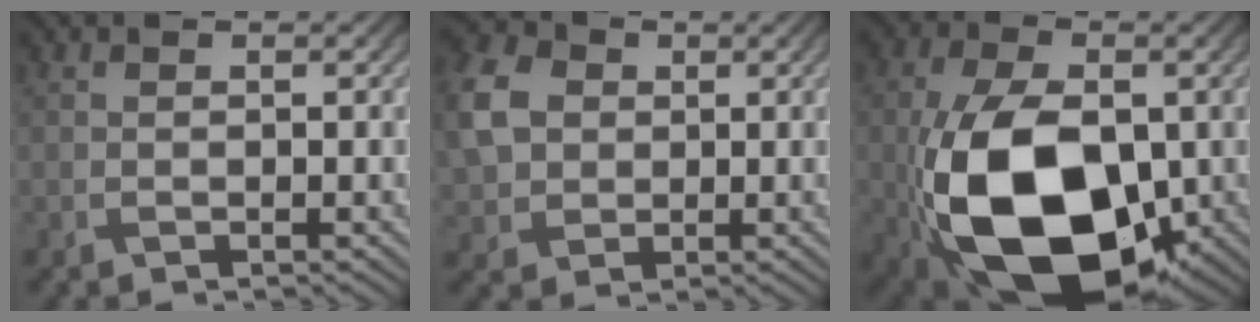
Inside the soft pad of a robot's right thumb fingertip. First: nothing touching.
{"total": 7.9, "force": [1.2, 6.5, 4.3], "torque": [-0.133, 0.011, 0.018]}
{"total": 17.9, "force": [-4.3, 10.7, 13.6], "torque": [-0.276, -0.035, -0.063]}